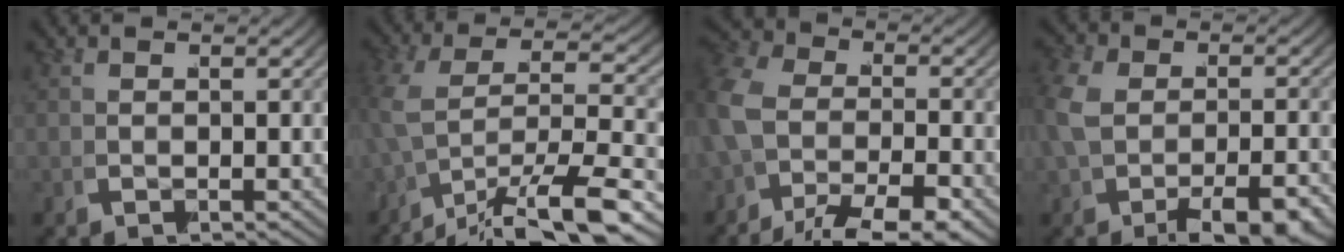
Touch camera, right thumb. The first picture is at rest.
{"total": 7.4, "force": [-2.4, 3.6, 6.0], "torque": [-0.118, -0.029, -0.016]}
{"total": 6.8, "force": [-3.5, 4.0, 4.2], "torque": [-0.070, -0.022, -0.051]}
{"total": 4.3, "force": [-1.8, 2.1, 3.2], "torque": [-0.060, -0.008, -0.026]}